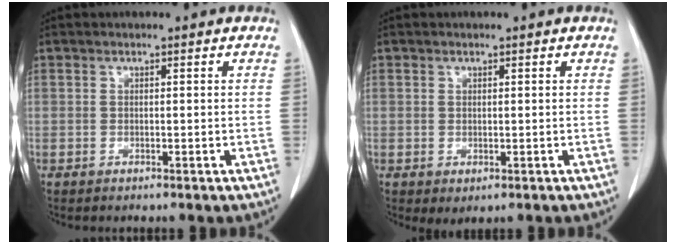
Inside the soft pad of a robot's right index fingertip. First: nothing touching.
{"total": 1.1, "force": [0.1, 0.9, 0.6], "torque": [-0.010, -0.001, 0.006]}